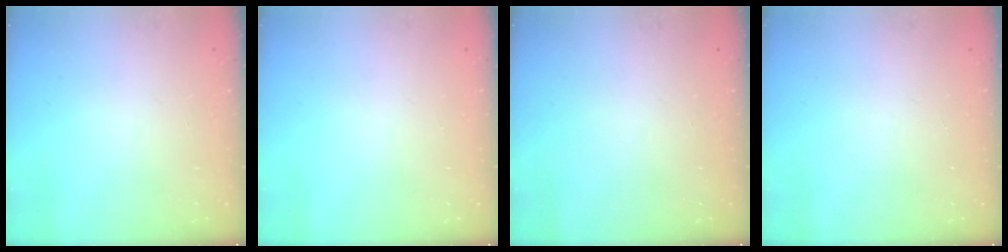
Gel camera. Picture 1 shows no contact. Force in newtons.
{"total": 0.0}
{"total": 0.0}
{"total": 0.0}